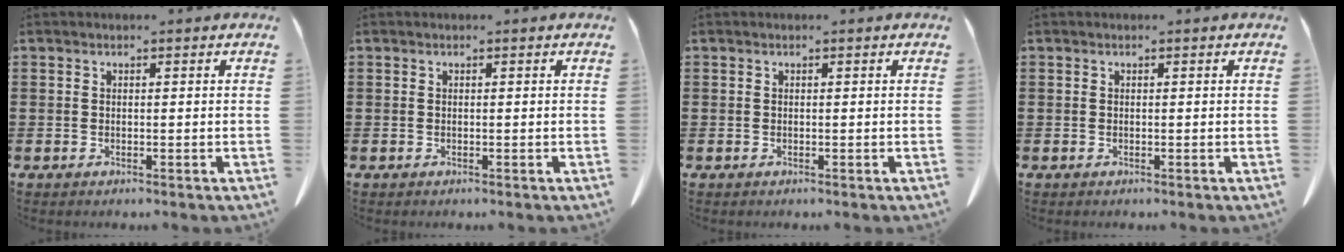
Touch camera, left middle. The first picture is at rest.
{"total": 0.0}
{"total": 0.0}
{"total": 0.0}